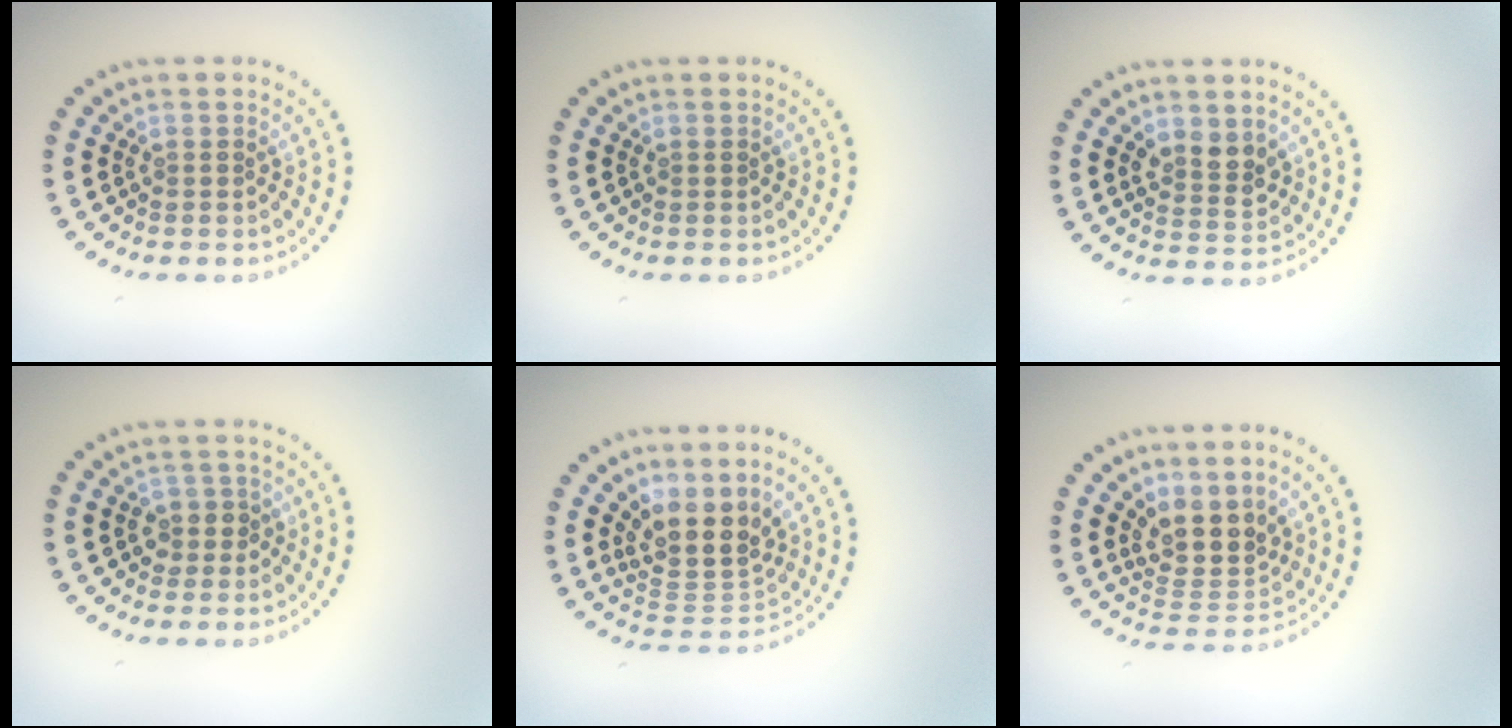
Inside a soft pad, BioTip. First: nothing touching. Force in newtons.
{"total": 0.0}
{"total": 2.5, "press": 2.3, "slide": 0.9}
{"total": 1.7, "press": 1.4, "slide": 0.9}
{"total": 4.5, "press": 3.5, "slide": 2.8}
{"total": 3.8, "press": 3.0, "slide": 2.4}